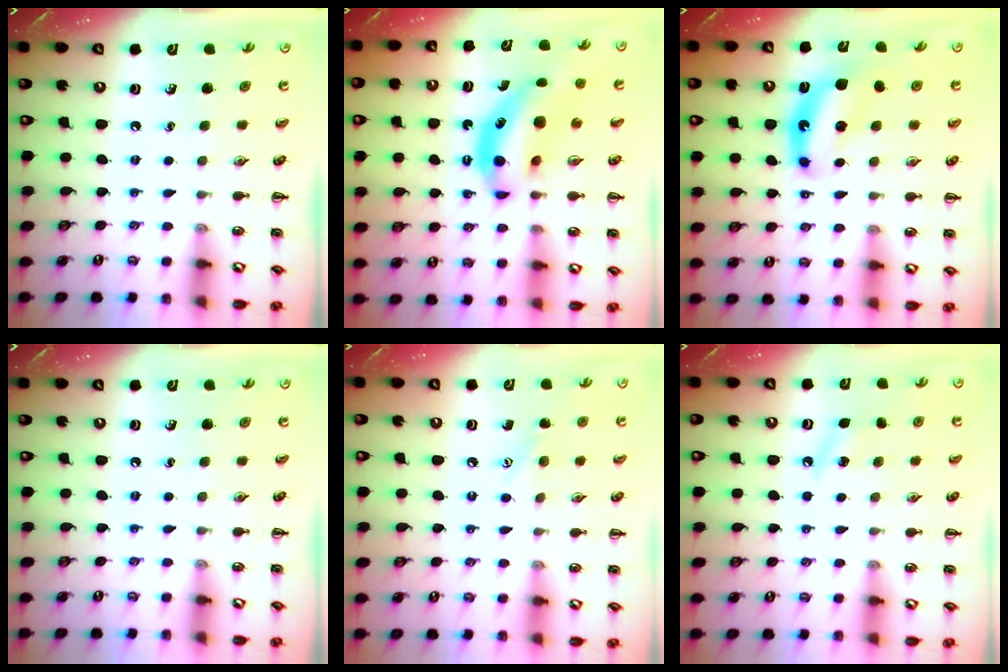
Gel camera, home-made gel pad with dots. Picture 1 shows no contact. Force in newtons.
{"total": 10.6, "press": 10.3, "slide": 2.5}
{"total": 7.8, "press": 7.7, "slide": 1.4}
{"total": 0.0}
{"total": 6.5, "press": 6.3, "slide": 1.5}
{"total": 4.5, "press": 4.3, "slide": 1.4}